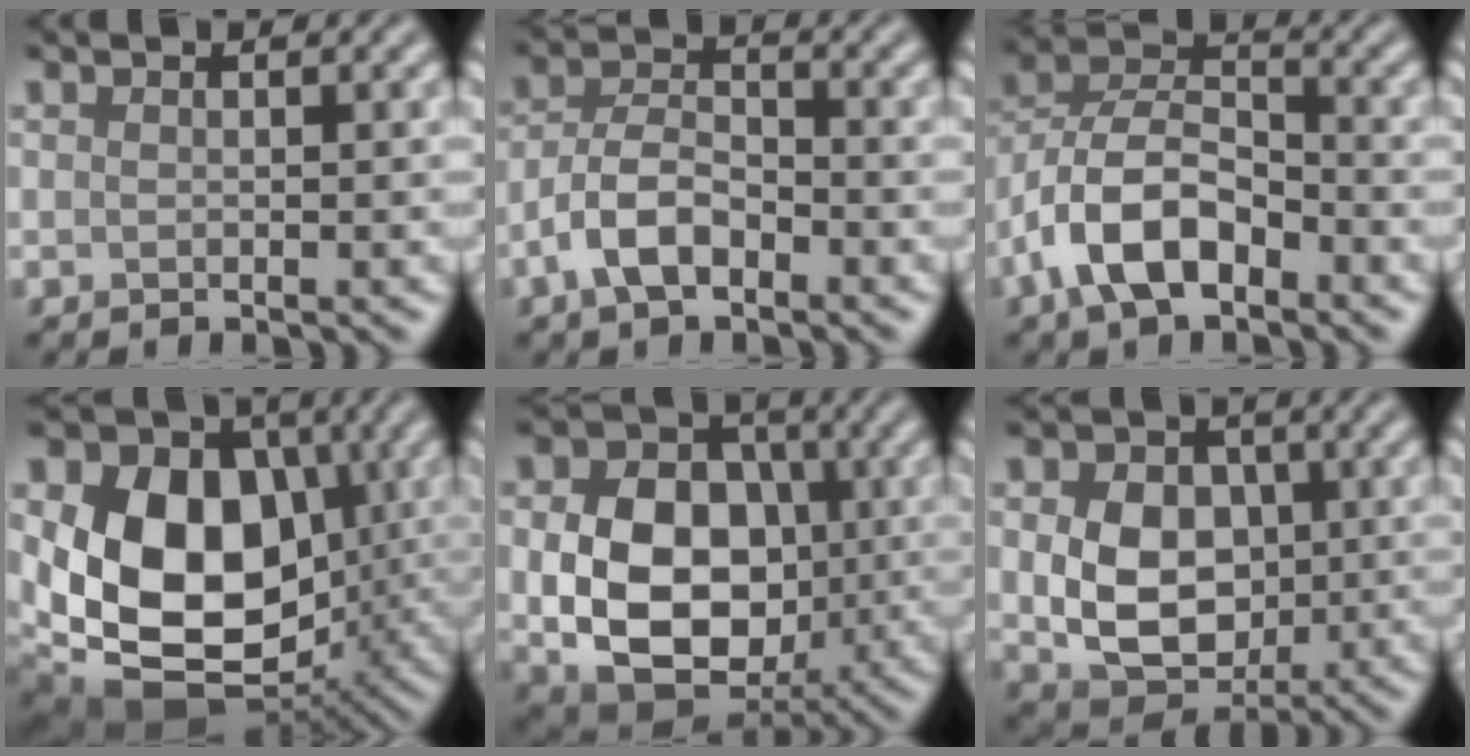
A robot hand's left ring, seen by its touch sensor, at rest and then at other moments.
{"total": 4.5, "force": [-2.3, 2.3, 3.1], "torque": [-0.055, 0.008, -0.052]}
{"total": 7.3, "force": [-3.7, 3.8, 5.0], "torque": [-0.091, 0.010, -0.079]}
{"total": 15.1, "force": [-0.3, 10.9, 10.3], "torque": [-0.149, -0.005, -0.013]}
{"total": 11.2, "force": [-0.8, 8.4, 7.5], "torque": [-0.137, -0.018, -0.012]}
{"total": 8.0, "force": [0.3, 6.2, 5.1], "torque": [-0.098, -0.015, 0.010]}